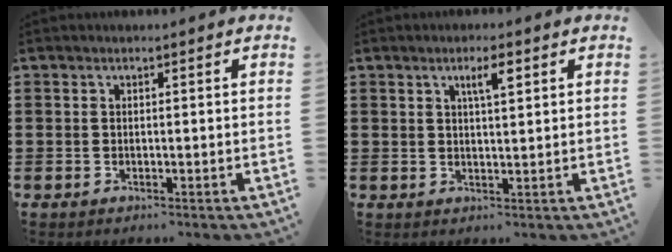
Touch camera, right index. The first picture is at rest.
{"total": 3.2, "force": [1.5, 0.7, 2.7], "torque": [-0.050, 0.004, 0.022]}